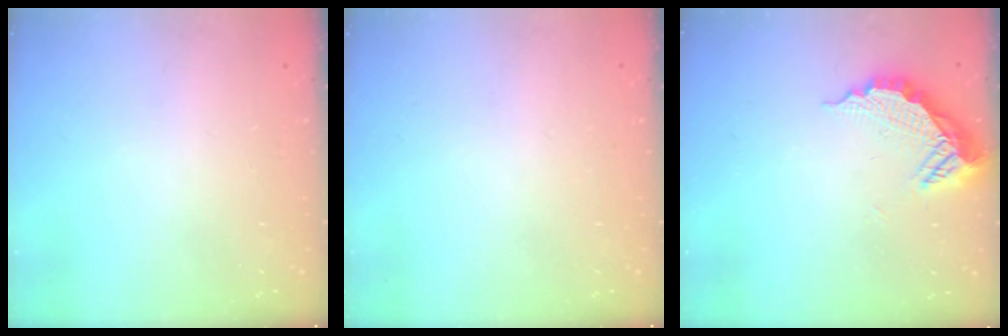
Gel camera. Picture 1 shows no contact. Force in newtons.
{"total": 0.0}
{"total": 9.5, "press": 9.5, "slide": 0.7}